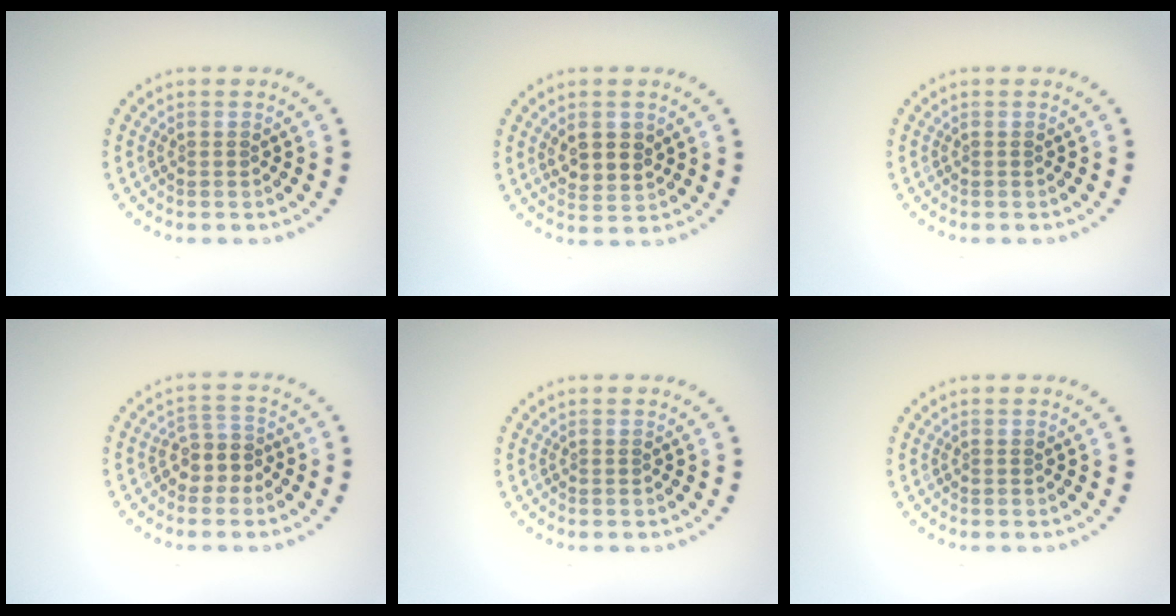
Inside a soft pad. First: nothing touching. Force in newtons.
{"total": 2.7, "press": 2.6, "slide": 1.0}
{"total": 0.0}
{"total": 2.4, "press": 2.0, "slide": 1.3}
{"total": 0.0}
{"total": 0.0}